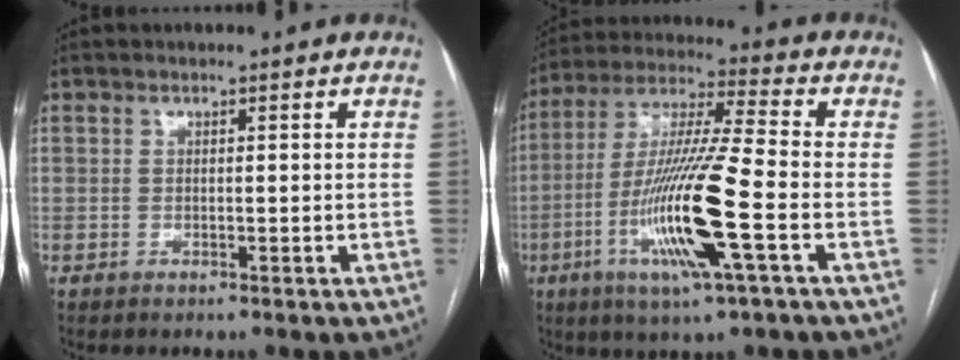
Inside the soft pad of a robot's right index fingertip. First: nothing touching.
{"total": 17.0, "force": [-5.2, 0.3, 16.2], "torque": [-0.325, -0.014, -0.099]}